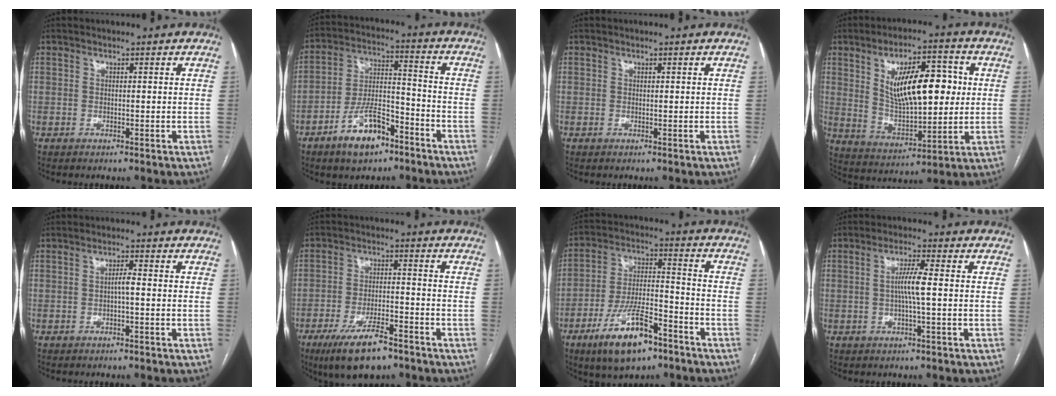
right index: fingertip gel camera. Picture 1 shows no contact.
{"total": 10.6, "force": [-6.6, 4.1, 7.2], "torque": [-0.142, 0.011, -0.115]}
{"total": 0.0}
{"total": 14.8, "force": [3.4, 5.6, 13.3], "torque": [-0.224, 0.014, 0.064]}
{"total": 1.6, "force": [-0.4, 0.1, 1.6], "torque": [-0.027, 0.003, -0.006]}
{"total": 10.6, "force": [-7.0, 3.0, 7.4], "torque": [-0.136, -0.012, -0.117]}
{"total": 13.6, "force": [-8.2, 4.3, 10.0], "torque": [-0.191, -0.003, -0.140]}
{"total": 4.3, "force": [-0.1, -0.2, 4.3], "torque": [-0.083, 0.005, -0.002]}